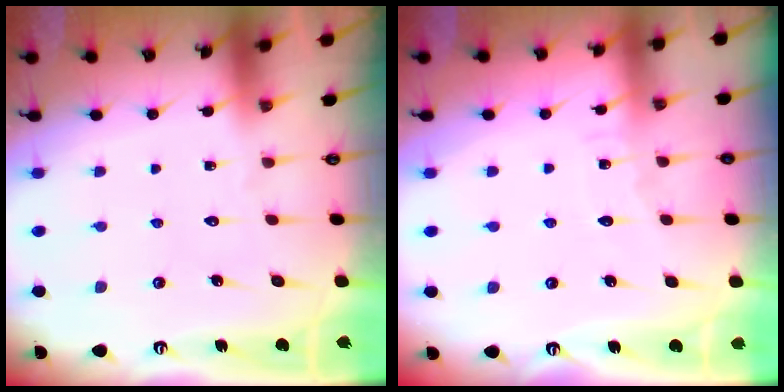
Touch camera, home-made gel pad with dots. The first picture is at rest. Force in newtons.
{"total": 4.2, "press": 4.2, "slide": 0.4}